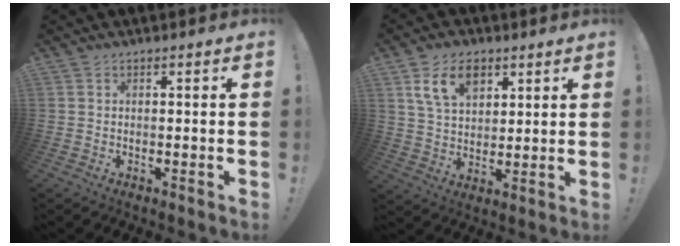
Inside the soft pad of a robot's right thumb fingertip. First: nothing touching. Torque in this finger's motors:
{"motor_torque": [0.49, 0.87, -0.04, 0.02, 0.00]}